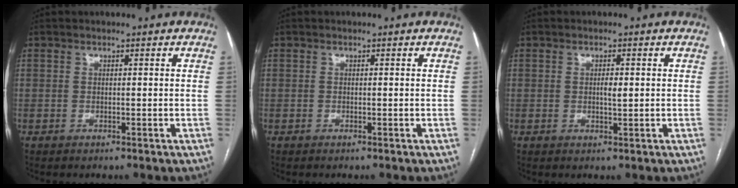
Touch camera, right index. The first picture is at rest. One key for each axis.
{"total": 0.0}
{"total": 1.7, "fx": 0.1, "fy": 0.4, "fz": 1.6, "tx": -0.030, "ty": 0.001, "tz": 0.004}